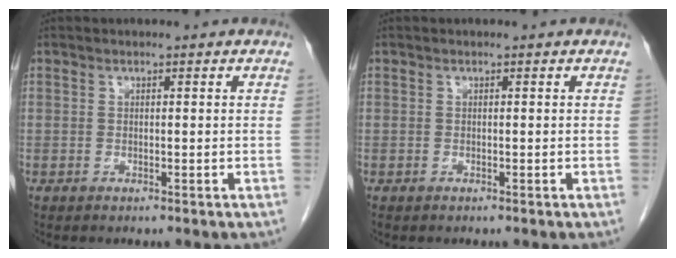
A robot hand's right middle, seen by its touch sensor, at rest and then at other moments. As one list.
[{"total": 0.0}]